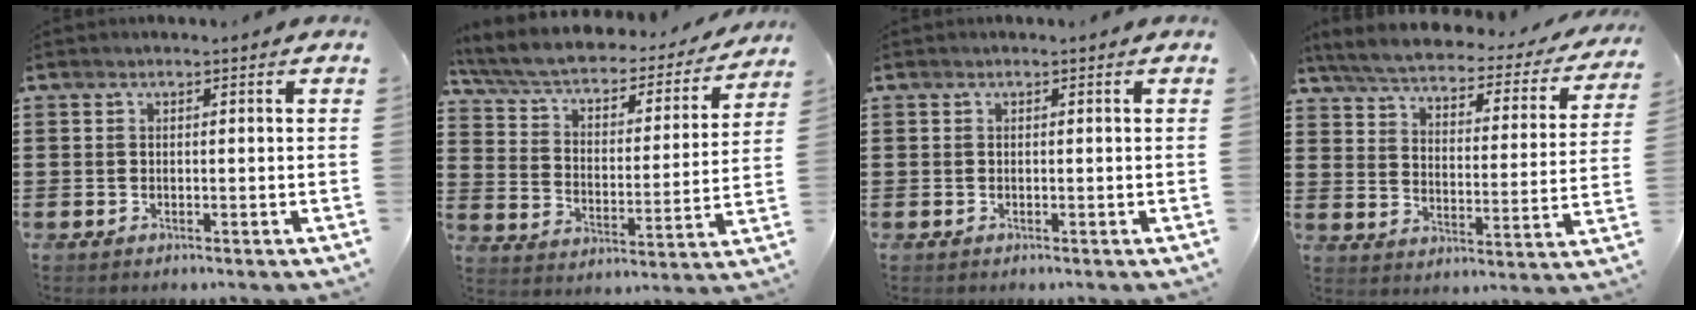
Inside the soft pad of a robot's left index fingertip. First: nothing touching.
{"total": 4.8, "force": [3.6, 1.7, 2.6], "torque": [-0.068, -0.030, 0.056]}
{"total": 0.0}
{"total": 4.0, "force": [3.6, 0.5, 1.7], "torque": [-0.055, -0.028, 0.053]}